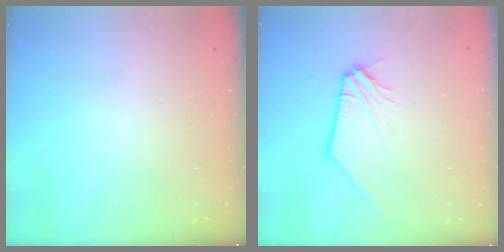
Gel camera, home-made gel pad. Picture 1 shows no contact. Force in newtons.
{"total": 2.4, "press": 2.3, "slide": 0.4}